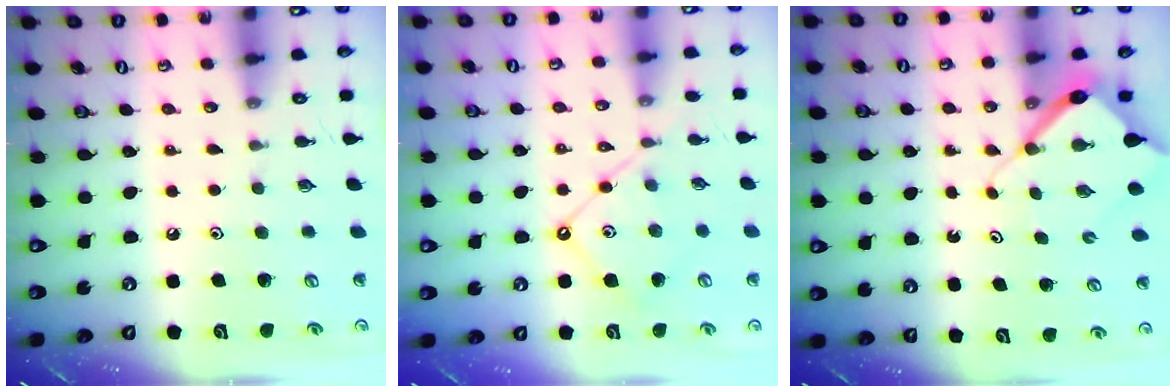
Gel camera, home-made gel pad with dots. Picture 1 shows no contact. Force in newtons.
{"total": 9.2, "press": 9.2, "slide": 1.0}
{"total": 7.4, "press": 7.4, "slide": 0.7}